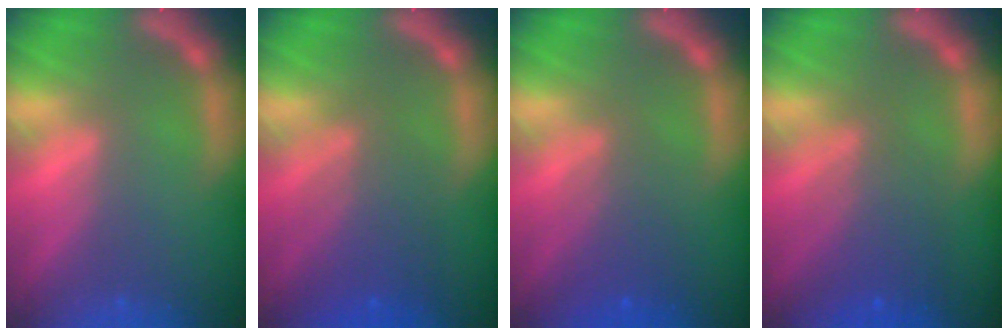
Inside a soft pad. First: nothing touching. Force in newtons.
{"total": 5.0}
{"total": 3.6}
{"total": 4.6}